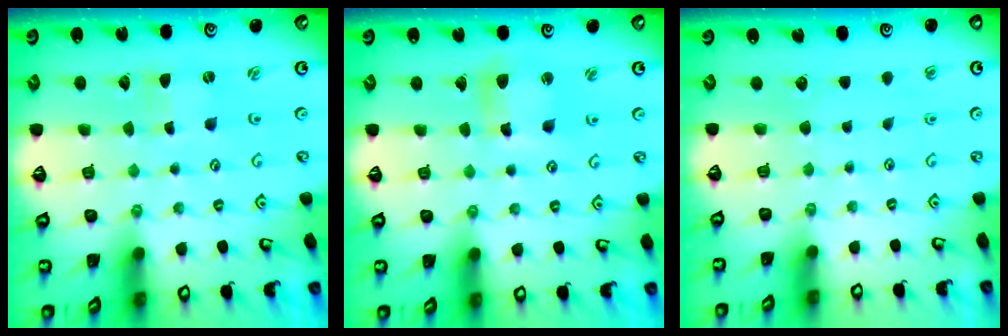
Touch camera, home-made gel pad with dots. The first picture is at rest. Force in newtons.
{"total": 7.1, "press": 7.0, "slide": 0.9}
{"total": 0.0}